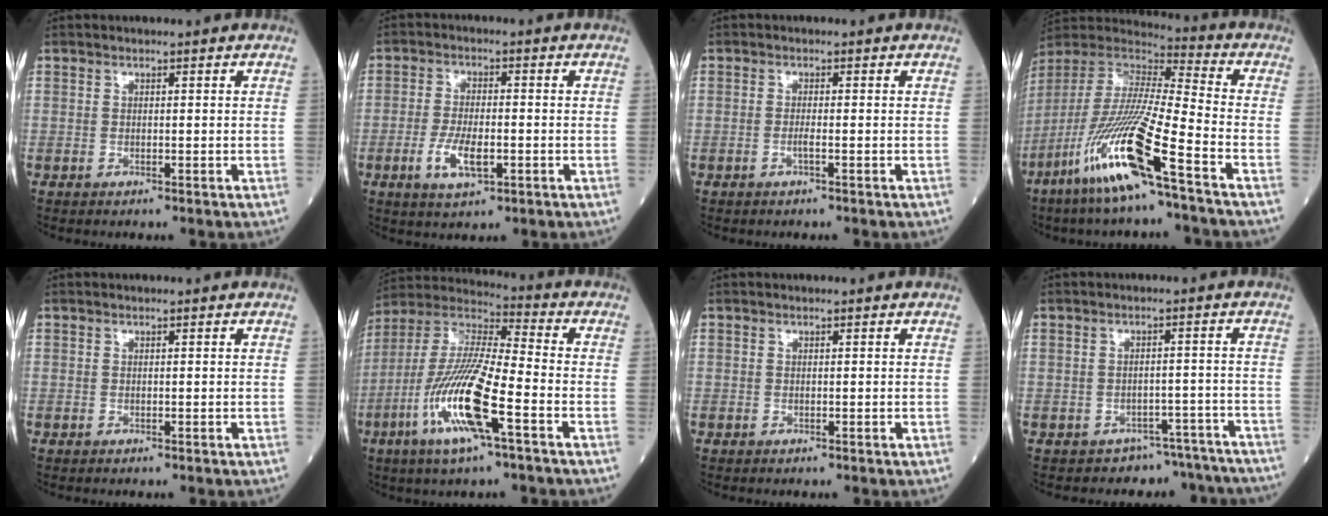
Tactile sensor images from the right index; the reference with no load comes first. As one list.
[{"total": 6.3, "force": [-2.1, 2.2, 5.6], "torque": [-0.112, -0.006, -0.035]}, {"total": 1.2, "force": [-0.5, -0.1, 1.1], "torque": [-0.024, -0.001, -0.012]}, {"total": 19.2, "force": [-10.1, 0.3, 16.2], "torque": [-0.368, -0.053, -0.207]}, {"total": 0.0}, {"total": 16.5, "force": [-6.2, 1.9, 15.2], "torque": [-0.317, -0.015, -0.122]}, {"total": 0.0}, {"total": 8.9, "force": [-8.2, 3.4, -0.8], "torque": [0.028, 0.050, -0.086]}]